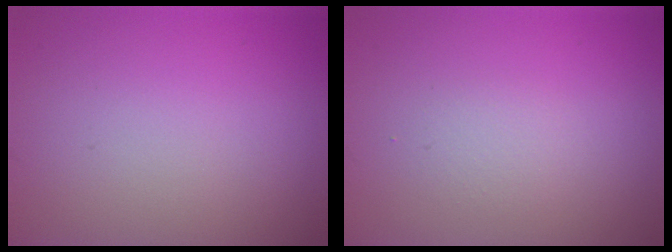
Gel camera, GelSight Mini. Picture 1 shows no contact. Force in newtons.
{"total": 1.1, "press": 1.1, "slide": 0.1}